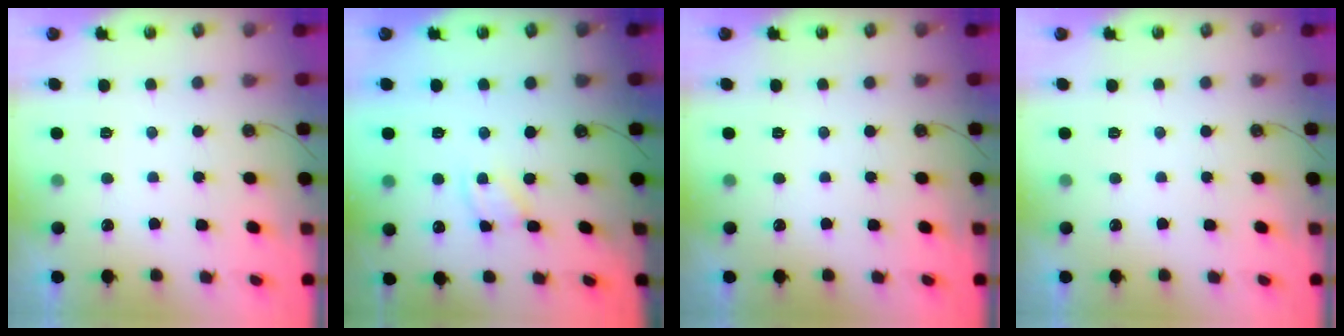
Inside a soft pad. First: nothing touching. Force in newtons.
{"total": 2.1, "press": 2.1, "slide": 0.3}
{"total": 0.0}
{"total": 0.0}